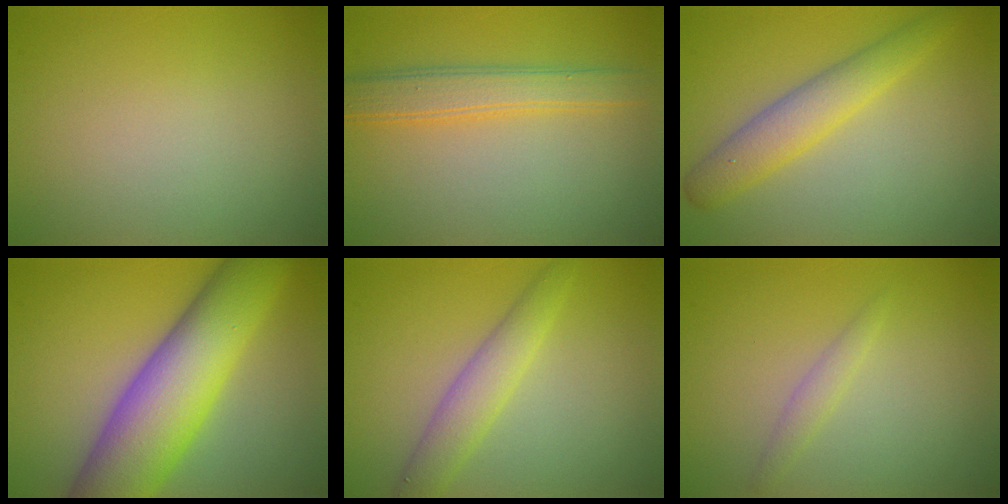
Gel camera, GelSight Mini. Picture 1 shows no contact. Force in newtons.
{"total": 3.7, "press": 3.7, "slide": 0.1}
{"total": 3.9, "press": 3.9, "slide": 0.1}
{"total": 11.8, "press": 11.8, "slide": 0.3}
{"total": 3.4, "press": 3.4, "slide": 0.1}
{"total": 1.2, "press": 1.2, "slide": 0.0}